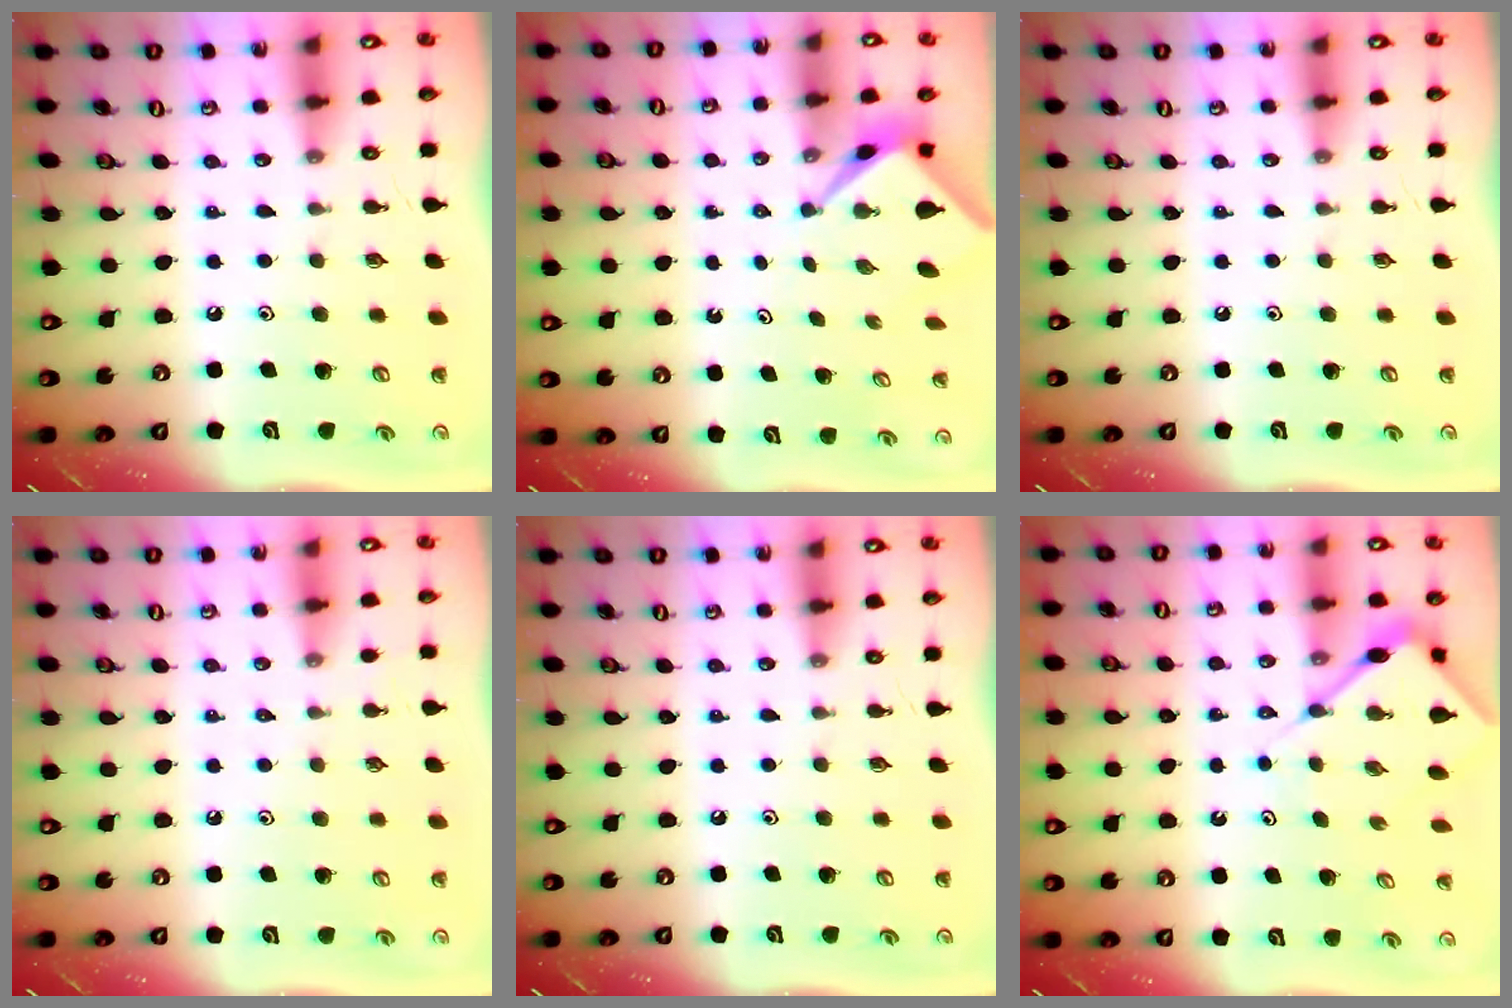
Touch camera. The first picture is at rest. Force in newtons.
{"total": 2.1, "press": 2.1, "slide": 0.2}
{"total": 0.0}
{"total": 0.6, "press": 0.6, "slide": 0.2}
{"total": 0.0}
{"total": 6.1, "press": 6.1, "slide": 0.5}